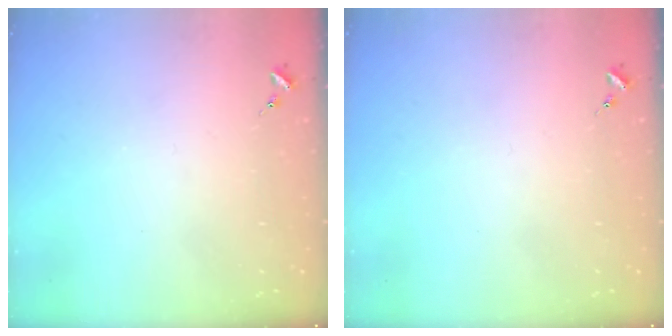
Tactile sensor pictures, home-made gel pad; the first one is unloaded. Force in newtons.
{"total": 0.0}